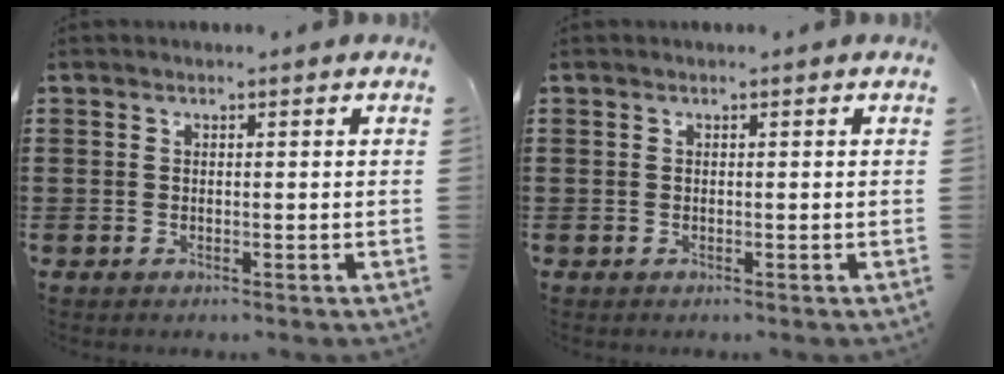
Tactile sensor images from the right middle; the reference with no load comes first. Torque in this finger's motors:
{"motor_torque": [0.99, -1.15, 0.04, 0.01]}